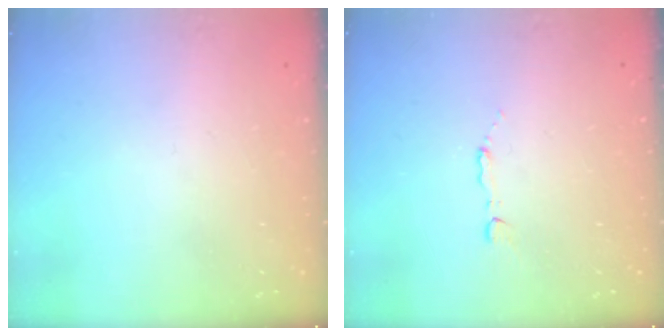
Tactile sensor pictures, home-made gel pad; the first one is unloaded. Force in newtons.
{"total": 1.2, "press": 1.2, "slide": 0.1}